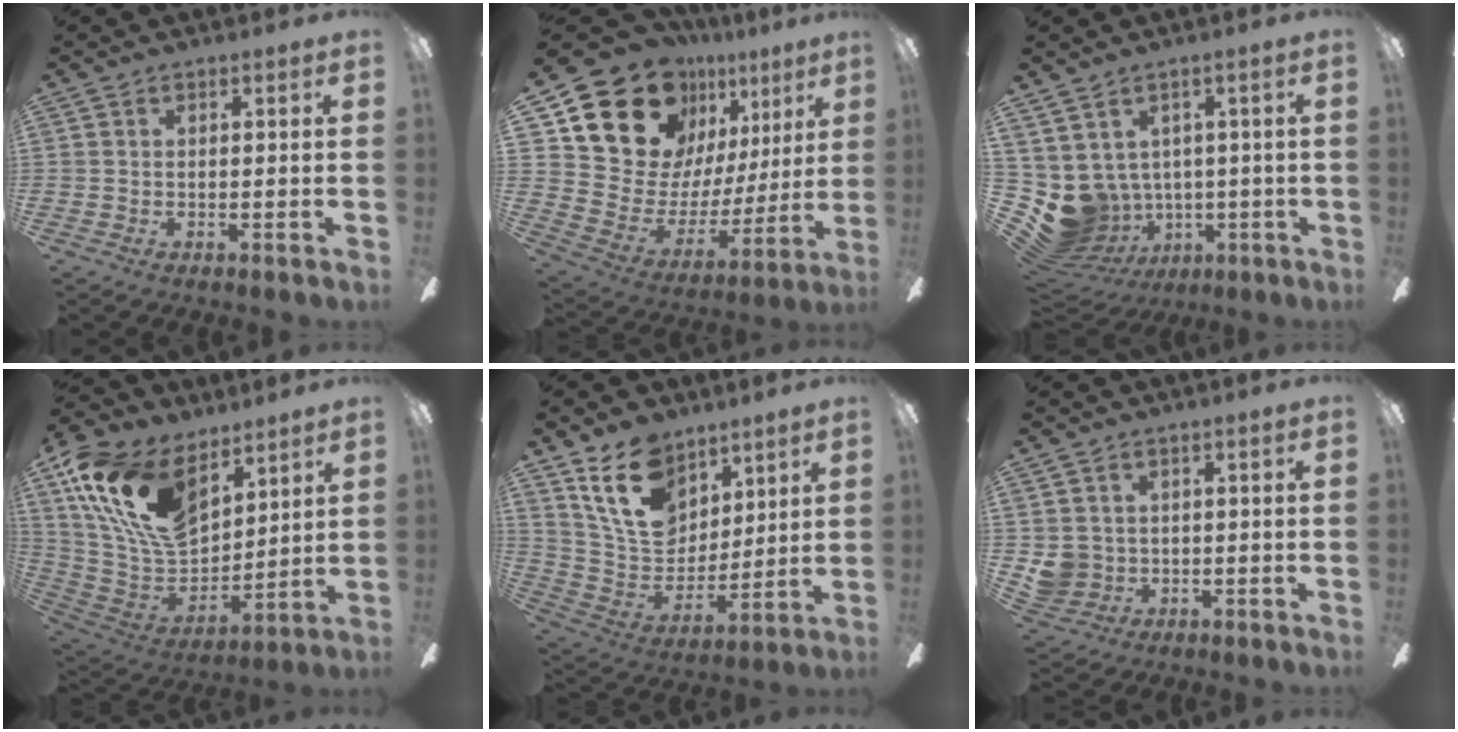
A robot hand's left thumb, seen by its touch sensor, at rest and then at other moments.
{"total": 21.2, "force": [14.9, 12.7, 8.2], "torque": [-0.150, -0.101, 0.293]}
{"total": 8.5, "force": [0.0, 8.1, 2.3], "torque": [-0.094, -0.023, 0.014]}
{"total": 22.2, "force": [11.1, 13.2, 14.0], "torque": [-0.296, -0.041, 0.204]}
{"total": 18.9, "force": [11.3, 12.2, 9.0], "torque": [-0.167, -0.049, 0.212]}
{"total": 5.0, "force": [0.5, 4.9, 0.9], "torque": [-0.020, 0.002, 0.013]}